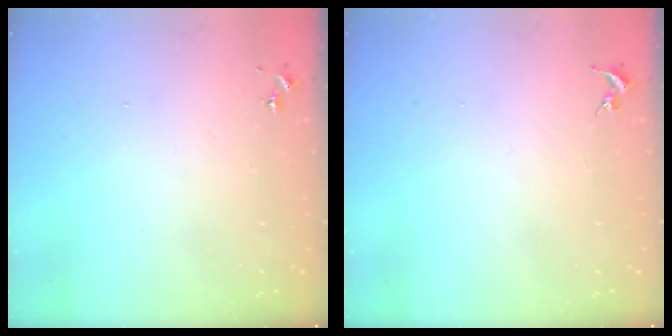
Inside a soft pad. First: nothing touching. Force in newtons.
{"total": 0.0}